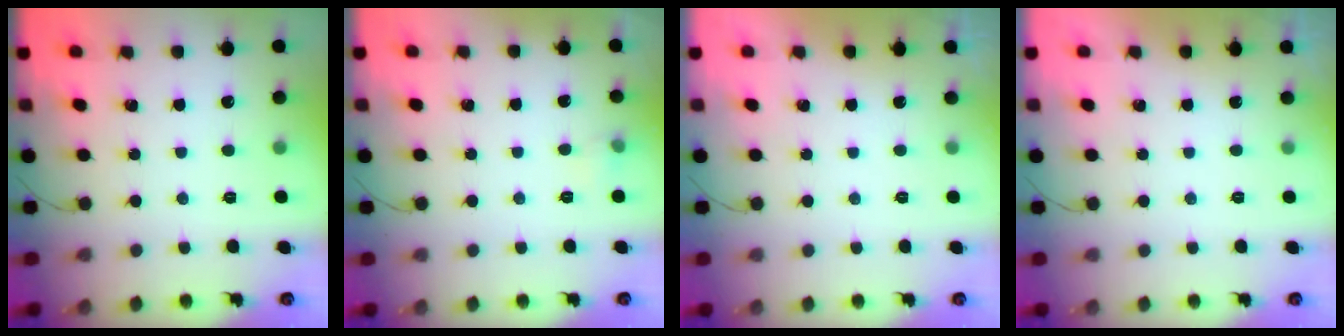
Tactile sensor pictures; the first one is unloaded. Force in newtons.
{"total": 3.7, "press": 3.5, "slide": 1.1}
{"total": 0.0}
{"total": 0.0}